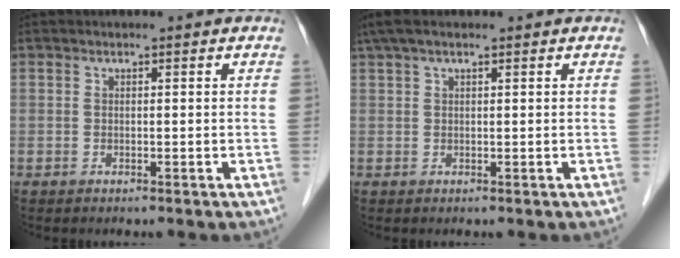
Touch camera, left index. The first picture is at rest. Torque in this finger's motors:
{"motor_torque": [-0.09, -0.60, -0.05, -0.01]}